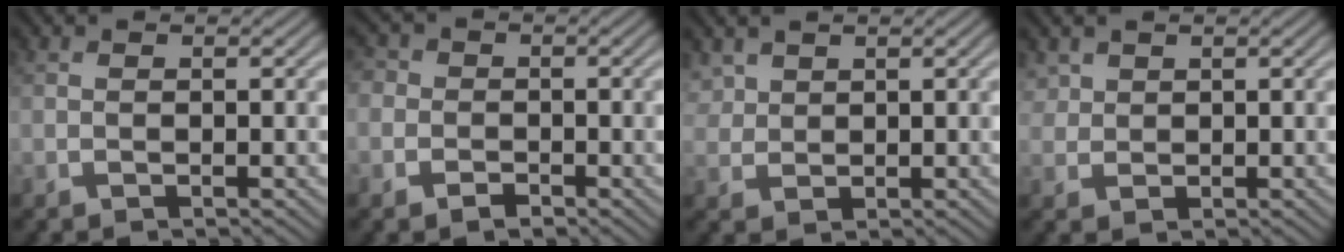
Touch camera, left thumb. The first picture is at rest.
{"total": 3.3, "force": [-0.9, 3.0, 1.1], "torque": [-0.009, 0.002, -0.042]}
{"total": 3.0, "force": [1.7, 2.0, 1.2], "torque": [-0.037, 0.002, 0.039]}
{"total": 2.5, "force": [1.3, 2.0, 0.8], "torque": [-0.026, -0.001, 0.027]}